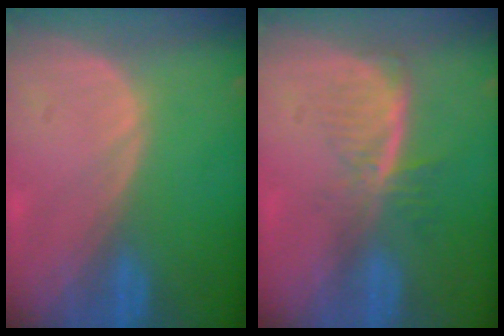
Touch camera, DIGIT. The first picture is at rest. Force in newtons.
{"total": 5.9, "press": 5.1, "slide": 3.0}